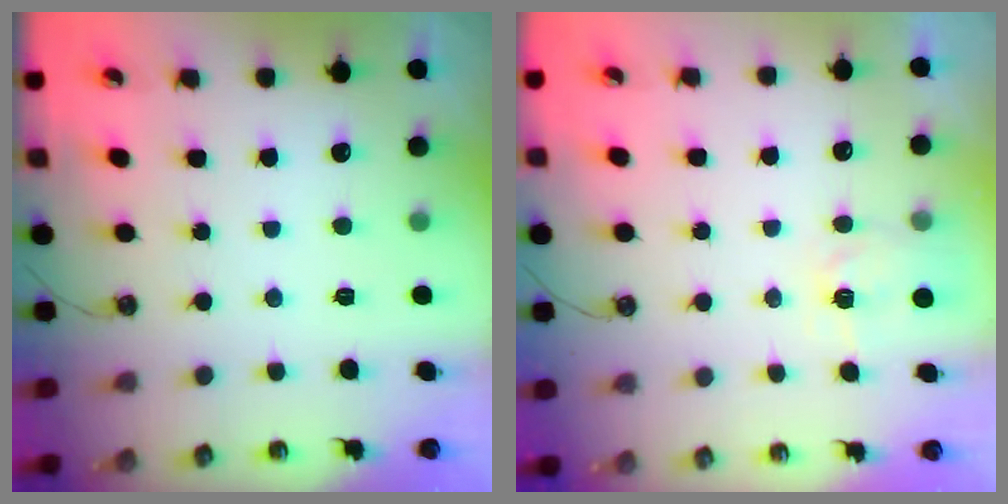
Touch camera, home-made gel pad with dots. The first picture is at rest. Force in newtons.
{"total": 4.1, "press": 4.0, "slide": 0.6}